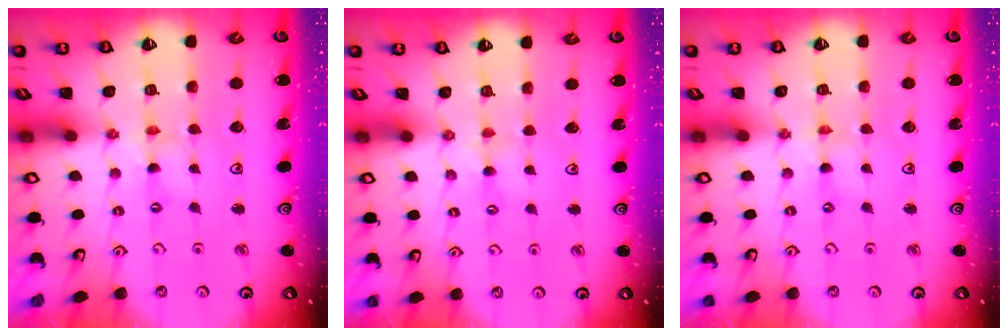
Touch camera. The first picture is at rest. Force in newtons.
{"total": 2.0, "press": 2.0, "slide": 0.2}
{"total": 0.0}